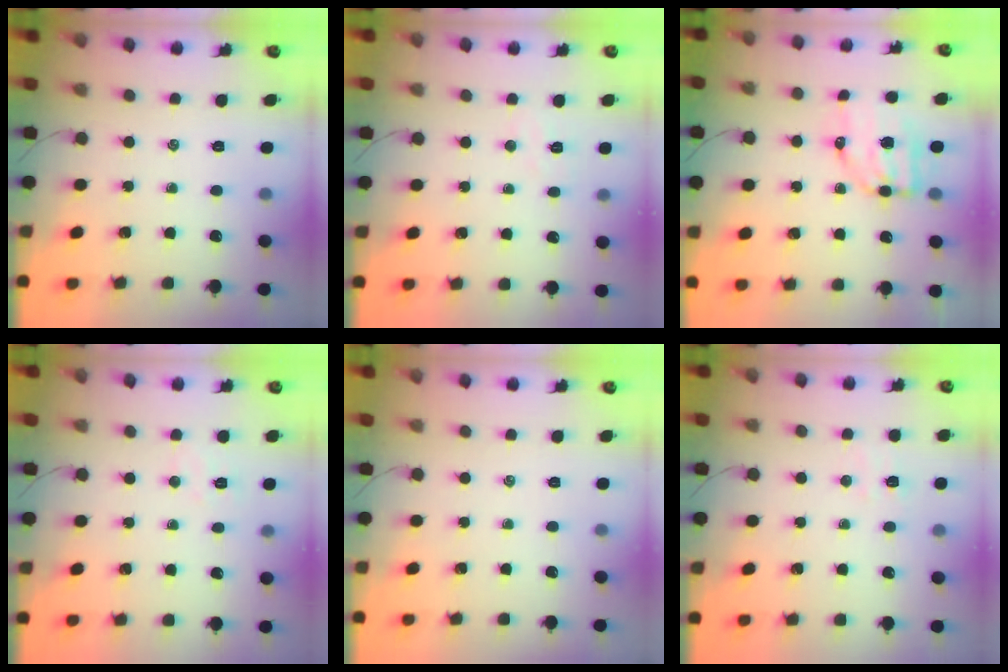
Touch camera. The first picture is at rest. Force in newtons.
{"total": 3.2, "press": 3.1, "slide": 0.8}
{"total": 6.6, "press": 6.5, "slide": 1.3}
{"total": 4.1, "press": 4.0, "slide": 1.0}
{"total": 0.0}
{"total": 4.1, "press": 4.0, "slide": 0.8}